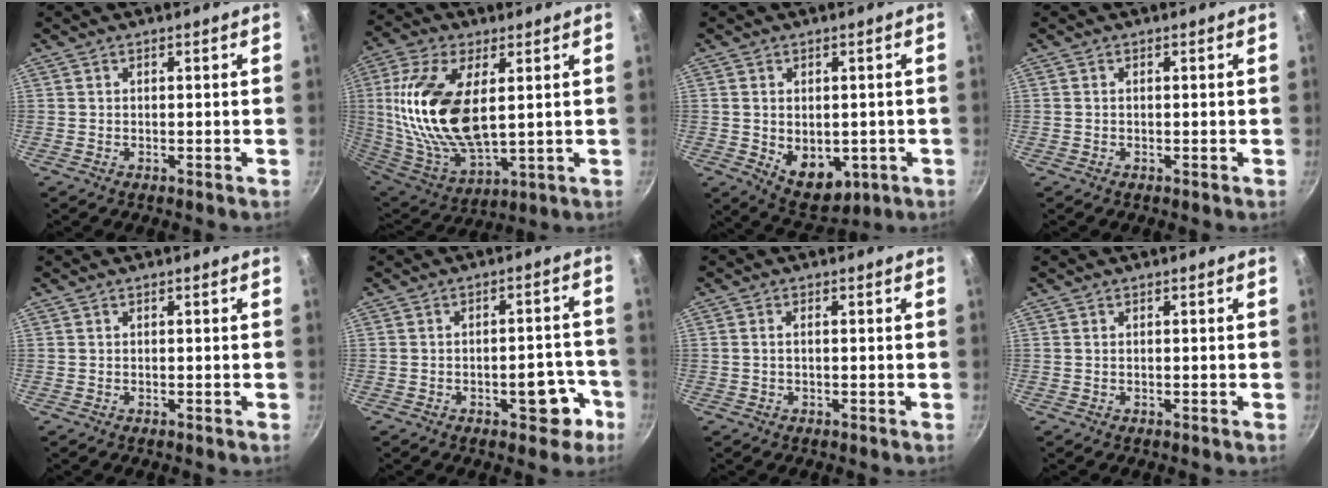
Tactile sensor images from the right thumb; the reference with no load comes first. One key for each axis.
{"total": 21.2, "fx": 3.7, "fy": 10.4, "fz": 18.1, "tx": -0.365, "ty": -0.020, "tz": 0.076}
{"total": 9.6, "fx": -1.4, "fy": 6.5, "fz": 6.8, "tx": -0.072, "ty": -0.010, "tz": -0.001}
{"total": 0.0}
{"total": 0.0}
{"total": 7.5, "fx": -3.6, "fy": 3.8, "fz": 5.3, "tx": -0.029, "ty": 0.035, "tz": -0.041}
{"total": 1.1, "fx": -0.1, "fy": 0.5, "fz": 1.0, "tx": -0.028, "ty": 0.006, "tz": -0.004}
{"total": 0.0}